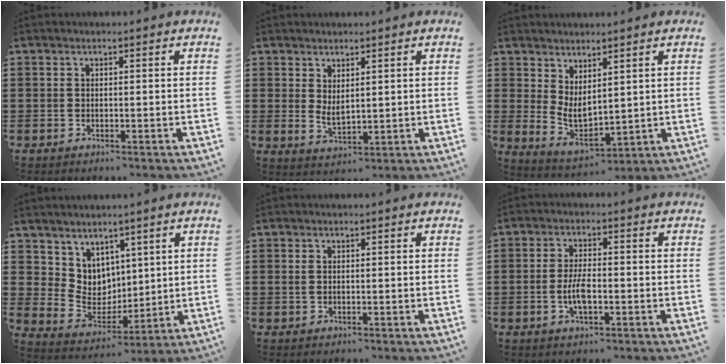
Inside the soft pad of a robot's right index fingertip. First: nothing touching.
{"total": 2.3, "force": [1.2, 1.0, 1.7], "torque": [-0.032, 0.002, 0.023]}
{"total": 3.1, "force": [1.6, 1.4, 2.2], "torque": [-0.049, -0.011, 0.030]}
{"total": 6.0, "force": [4.0, 4.5, -0.1], "torque": [-0.034, -0.025, 0.079]}
{"total": 0.7, "force": [0.2, 0.4, 0.6], "torque": [-0.013, 0.003, 0.002]}
{"total": 4.5, "force": [-1.1, 1.4, 4.1], "torque": [-0.094, -0.006, -0.025]}